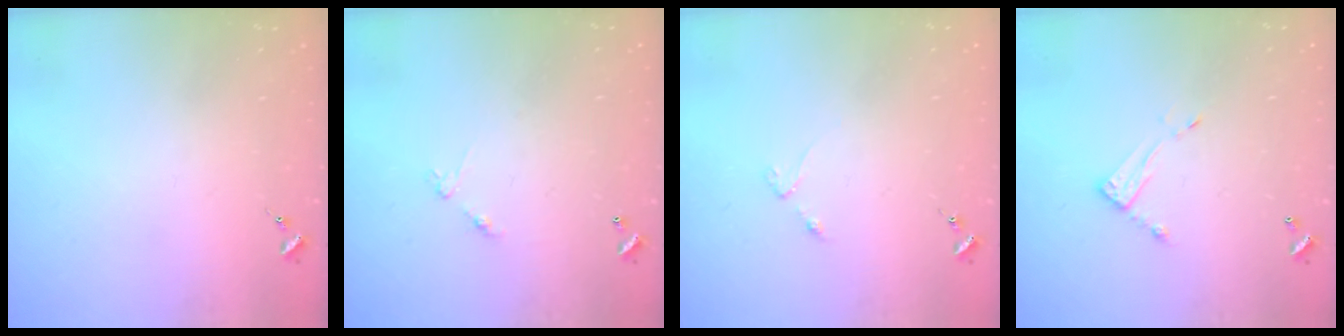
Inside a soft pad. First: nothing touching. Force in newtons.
{"total": 5.9, "press": 5.9, "slide": 0.4}
{"total": 2.5, "press": 2.4, "slide": 0.4}
{"total": 7.2, "press": 7.2, "slide": 0.3}